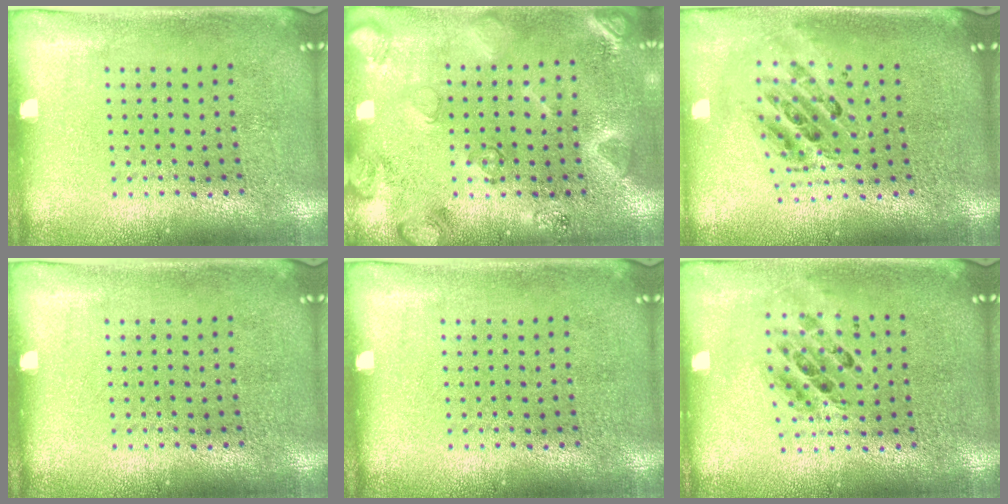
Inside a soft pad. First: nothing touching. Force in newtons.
{"total": 2.3, "press": 2.2, "slide": 0.4}
{"total": 1.0, "press": 0.9, "slide": 0.3}
{"total": 0.0}
{"total": 0.0}
{"total": 0.7, "press": 0.7, "slide": 0.1}